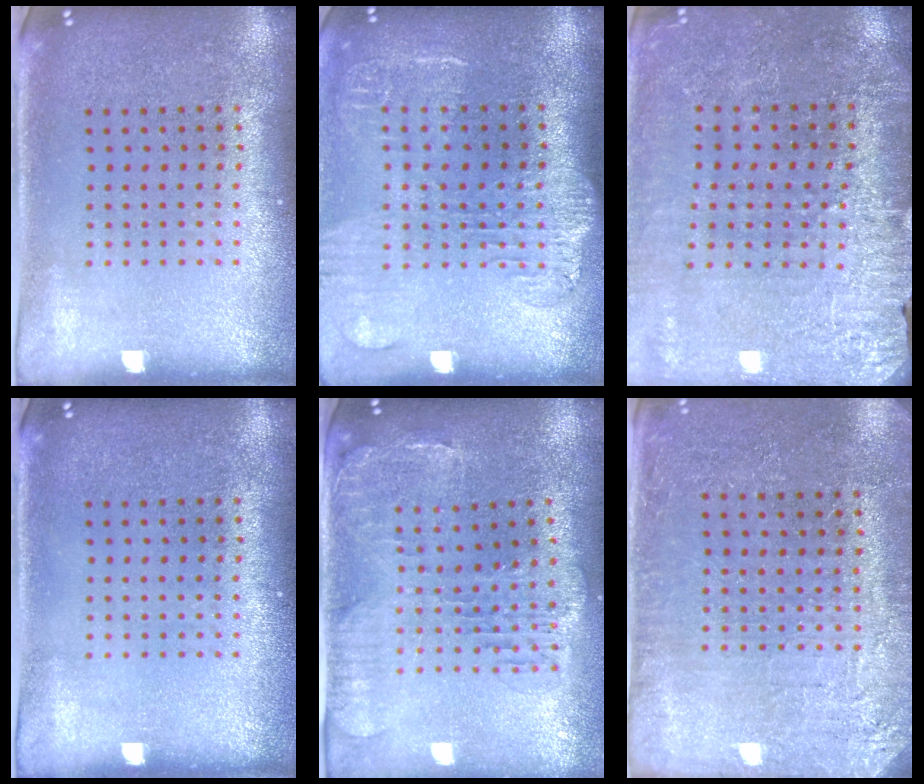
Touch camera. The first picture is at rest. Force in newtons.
{"total": 1.8, "press": 1.6, "slide": 0.9}
{"total": 2.8, "press": 2.8, "slide": 0.3}
{"total": 0.0}
{"total": 1.5, "press": 1.4, "slide": 0.4}
{"total": 2.8, "press": 2.8, "slide": 0.4}